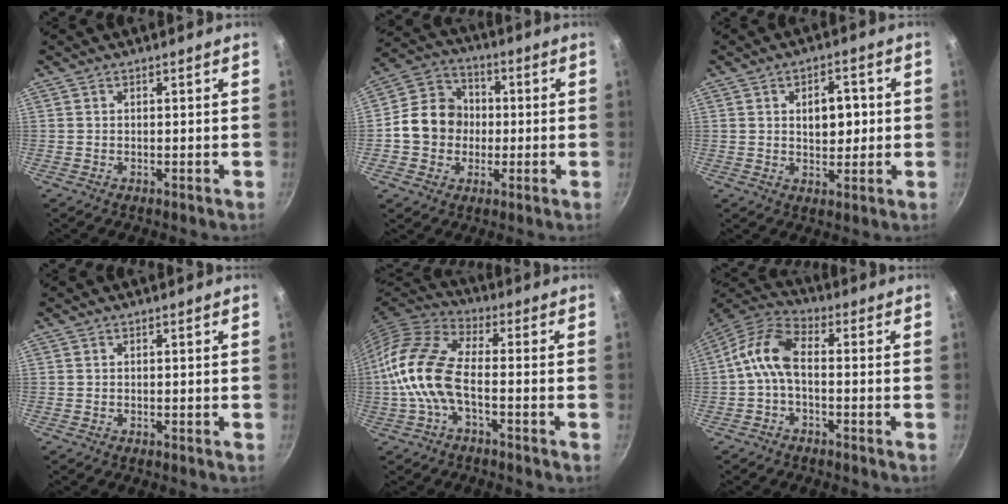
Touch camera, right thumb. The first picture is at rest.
{"total": 11.8, "force": [-0.7, 10.4, 5.5], "torque": [-0.062, 0.023, -0.030]}
{"total": 7.0, "force": [0.8, 4.2, 5.5], "torque": [-0.052, 0.002, 0.012]}
{"total": 0.0}
{"total": 12.9, "force": [-2.9, 6.2, 10.9], "torque": [-0.226, 0.034, -0.074]}
{"total": 8.5, "force": [-1.2, 4.5, 7.2], "torque": [-0.149, 0.037, -0.038]}